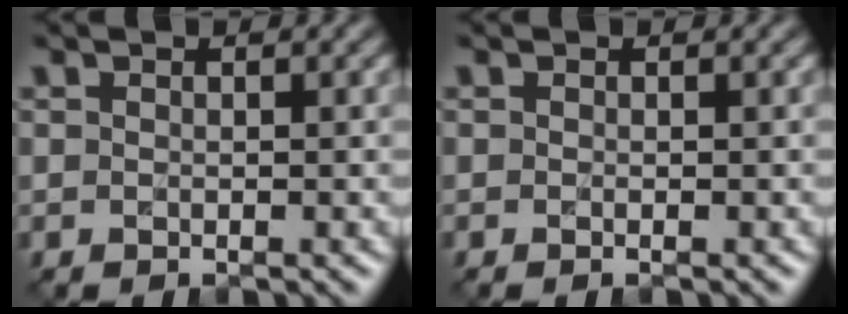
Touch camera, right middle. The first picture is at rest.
{"total": 0.6, "force": [-0.2, 0.2, 0.5], "torque": [-0.004, -0.006, -0.003]}